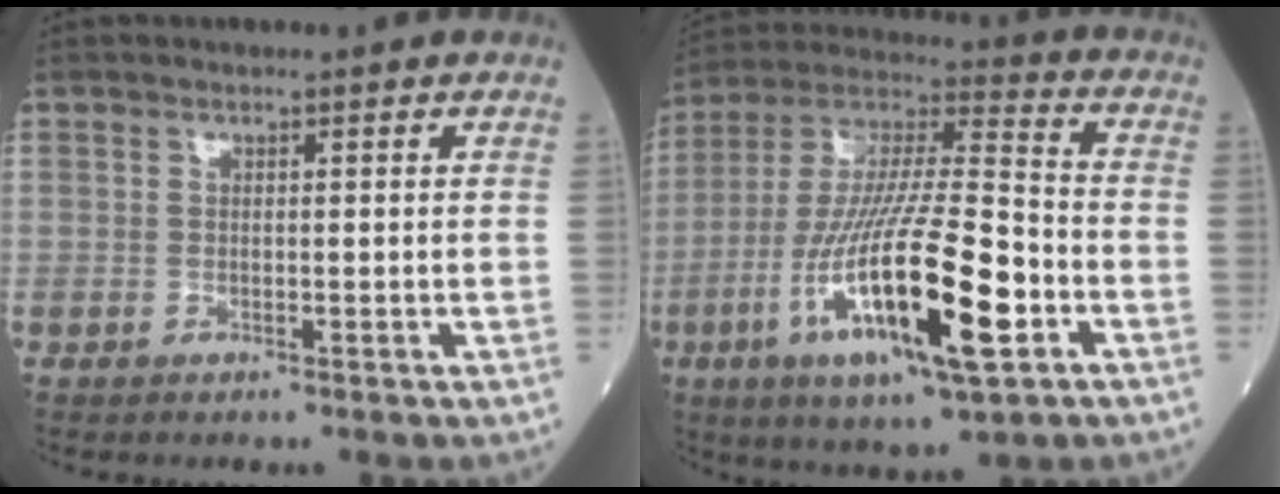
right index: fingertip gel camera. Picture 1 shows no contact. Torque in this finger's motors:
{"motor_torque": [2.14, 0.00, 0.72, 0.21]}